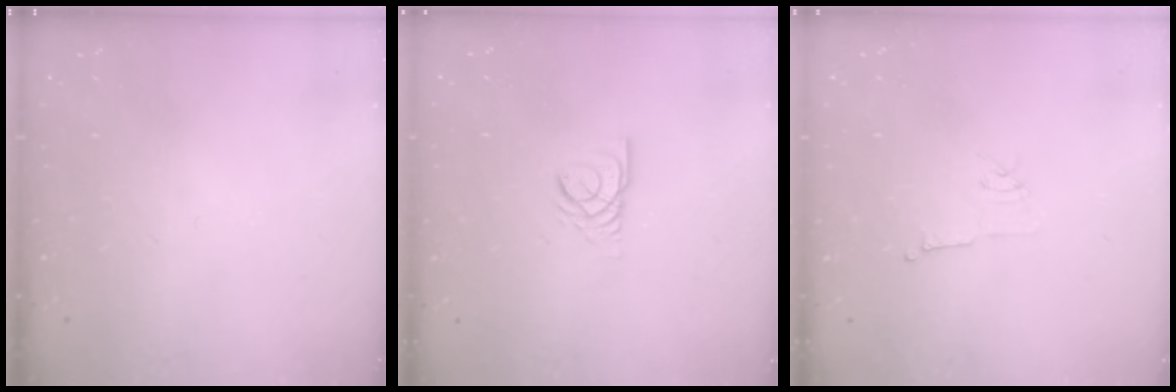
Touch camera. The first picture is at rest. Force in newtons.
{"total": 3.1, "press": 3.0, "slide": 0.2}
{"total": 6.0, "press": 6.0, "slide": 0.5}